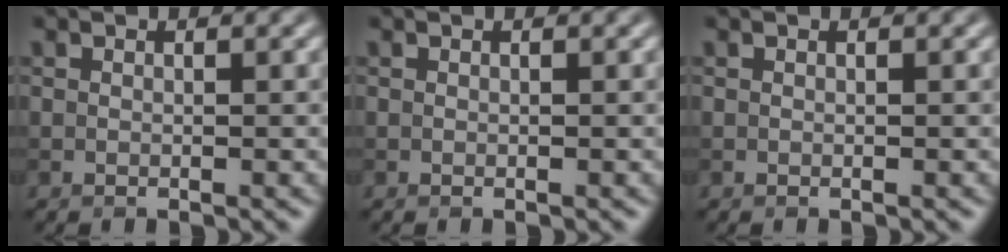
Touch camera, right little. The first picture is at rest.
{"total": 0.0}
{"total": 0.0}